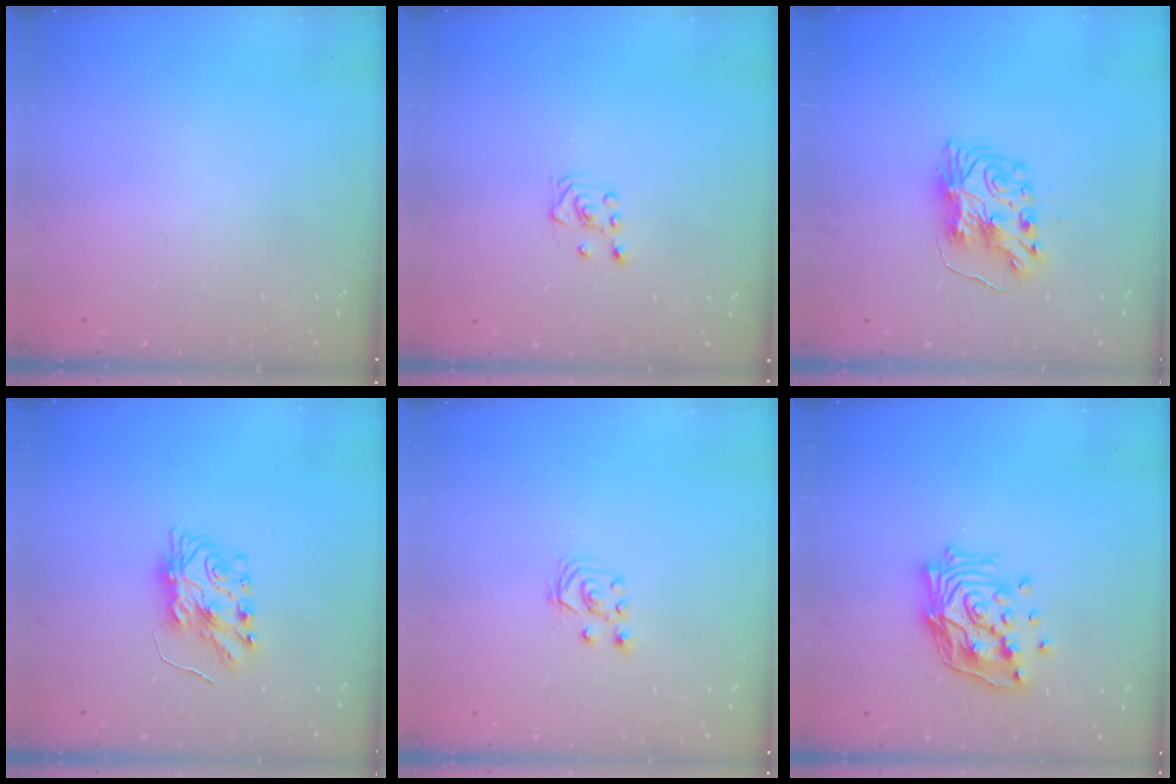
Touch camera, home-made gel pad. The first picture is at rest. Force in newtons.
{"total": 3.0, "press": 2.9, "slide": 0.9}
{"total": 8.3, "press": 8.3, "slide": 0.2}
{"total": 7.3, "press": 7.3, "slide": 0.5}
{"total": 2.8, "press": 2.7, "slide": 0.7}
{"total": 16.0, "press": 15.8, "slide": 2.3}